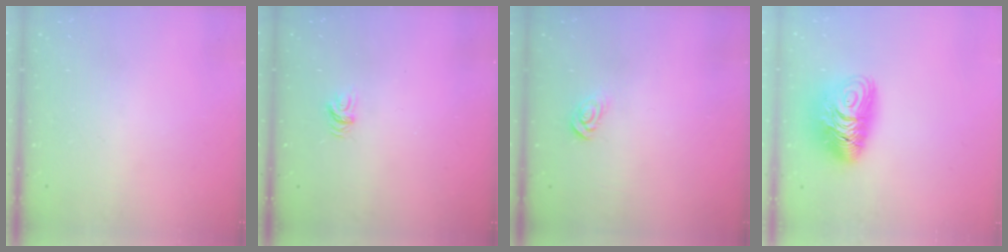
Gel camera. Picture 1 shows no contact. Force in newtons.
{"total": 4.1, "press": 4.1, "slide": 0.1}
{"total": 3.7, "press": 3.7, "slide": 0.3}
{"total": 11.5, "press": 11.4, "slide": 1.1}